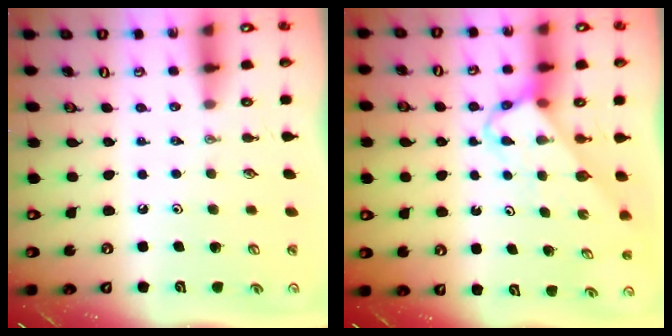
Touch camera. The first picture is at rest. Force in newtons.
{"total": 3.8, "press": 3.8, "slide": 0.1}